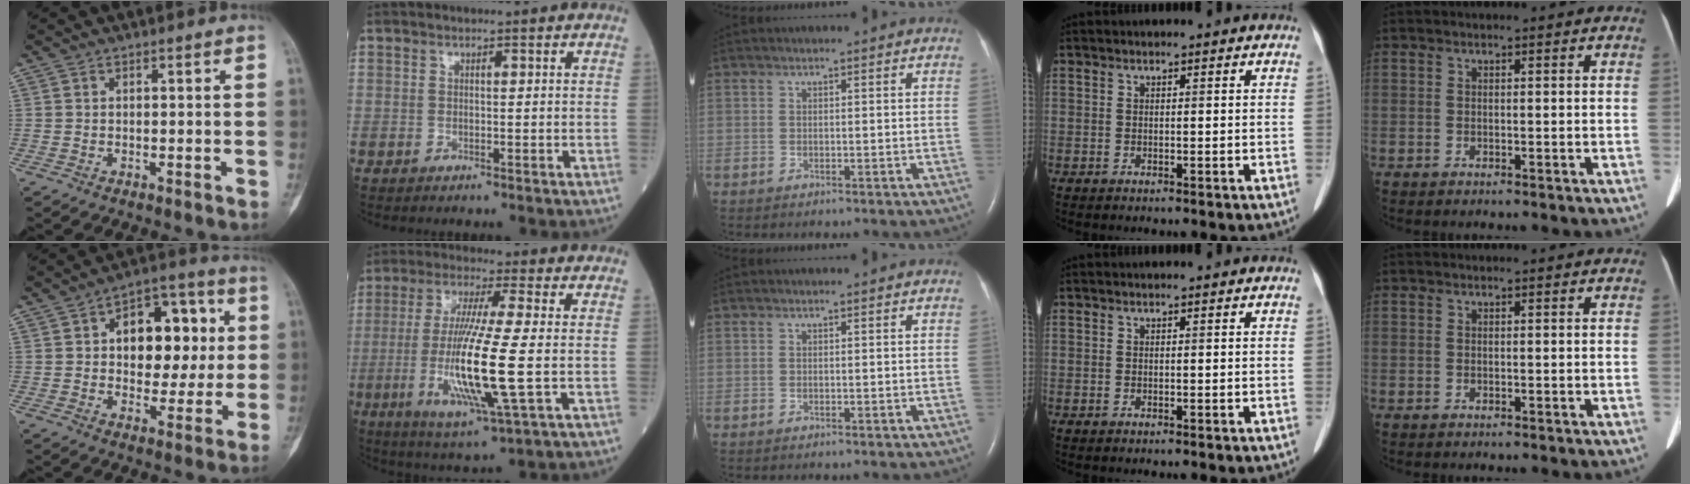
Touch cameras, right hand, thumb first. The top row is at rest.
{"thumb": {"total": 15.7, "force": [2.8, 10.1, 11.8], "torque": [-0.108, 0.017, 0.037]}, "index": {"total": 14.9, "force": [-2.3, 0.2, 14.8], "torque": [-0.301, -0.021, -0.047]}}